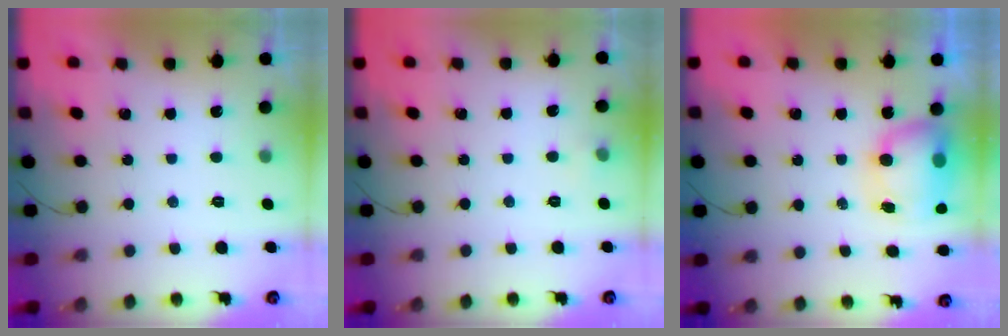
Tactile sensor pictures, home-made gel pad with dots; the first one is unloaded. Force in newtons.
{"total": 7.4, "press": 3.1, "slide": 6.7}
{"total": 8.8, "press": 8.6, "slide": 1.9}